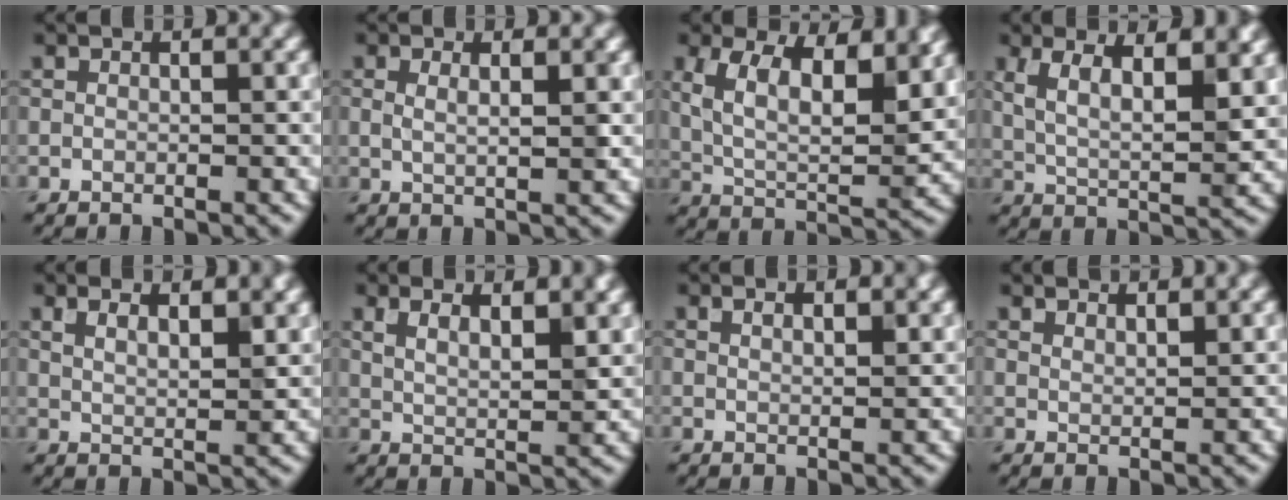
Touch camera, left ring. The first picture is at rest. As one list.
[{"total": 2.1, "force": [0.8, 0.8, 1.8], "torque": [-0.017, 0.002, 0.009]}, {"total": 10.0, "force": [4.6, 4.8, 7.4], "torque": [-0.126, 0.003, 0.069]}, {"total": 7.6, "force": [3.5, 2.8, 6.1], "torque": [-0.108, 0.005, 0.055]}, {"total": 4.3, "force": [2.8, 1.6, 2.8], "torque": [-0.026, 0.008, 0.030]}, {"total": 5.1, "force": [3.3, 1.9, 3.5], "torque": [-0.036, 0.012, 0.039]}, {"total": 1.6, "force": [1.1, 0.4, 1.0], "torque": [-0.013, -0.001, 0.018]}, {"total": 2.6, "force": [2.5, 0.5, 0.8], "torque": [-0.004, 0.000, 0.033]}]